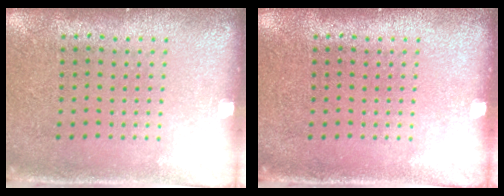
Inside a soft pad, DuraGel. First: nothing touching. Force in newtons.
{"total": 0.0}